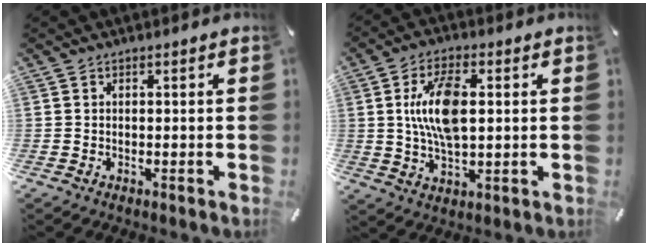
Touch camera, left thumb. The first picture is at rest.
{"total": 11.6, "force": [1.8, 5.5, 10.1], "torque": [-0.217, -0.002, 0.023]}